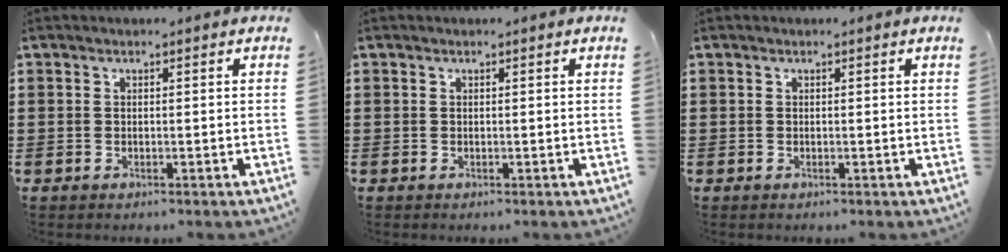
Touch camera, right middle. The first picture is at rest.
{"total": 0.0}
{"total": 0.0}